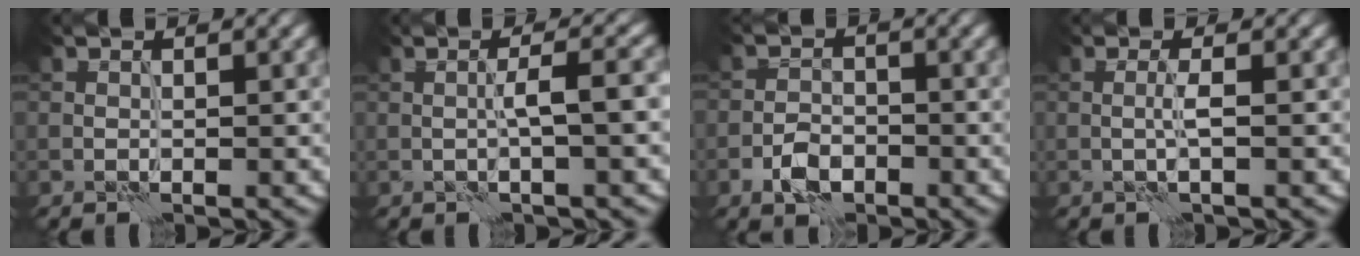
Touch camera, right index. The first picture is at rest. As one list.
[{"total": 2.8, "force": [-0.1, 0.1, 2.8], "torque": [-0.047, 0.009, -0.005]}, {"total": 2.7, "force": [-1.5, 1.6, 1.6], "torque": [-0.027, 0.004, -0.033]}, {"total": 1.3, "force": [-0.1, -0.2, 1.2], "torque": [-0.029, 0.004, -0.004]}]